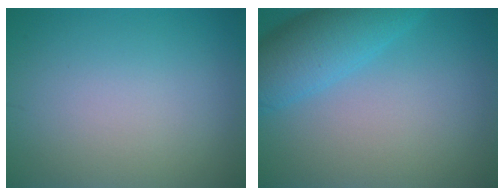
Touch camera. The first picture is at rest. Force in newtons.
{"total": 5.8, "press": 5.8, "slide": 0.2}